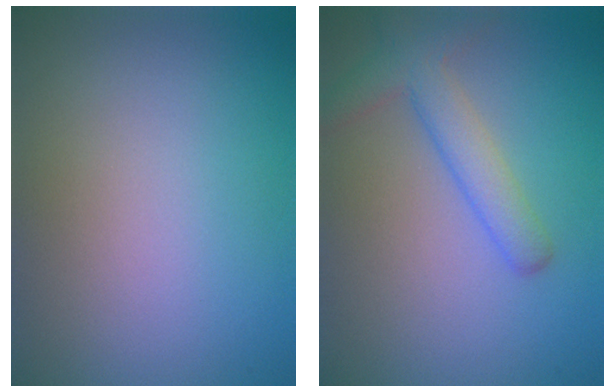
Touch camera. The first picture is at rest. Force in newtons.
{"total": 3.6, "press": 3.6, "slide": 0.1}